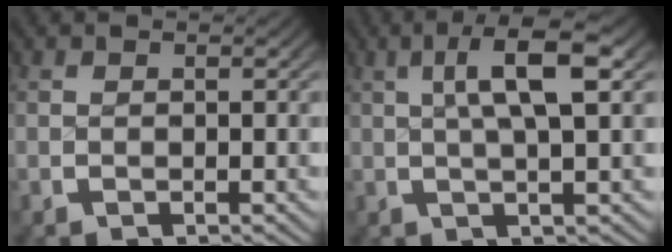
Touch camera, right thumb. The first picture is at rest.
{"total": 6.3, "force": [2.7, 1.8, 5.4], "torque": [-0.079, 0.016, 0.032]}